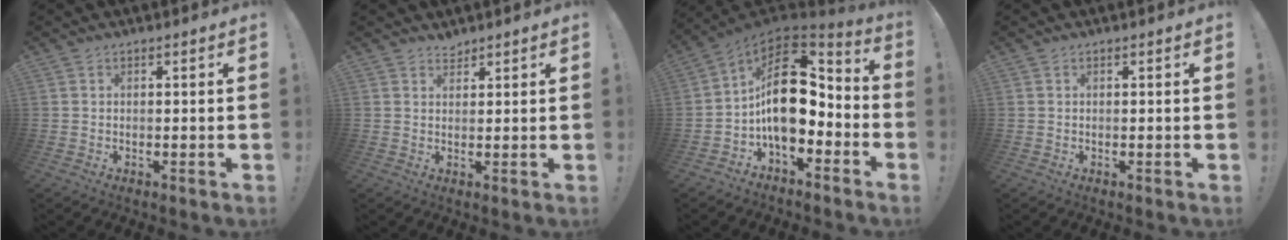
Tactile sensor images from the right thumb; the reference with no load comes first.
{"total": 2.2, "force": [2.0, 0.8, 0.2], "torque": [0.012, -0.018, 0.035]}
{"total": 19.4, "force": [1.5, 11.2, 15.8], "torque": [-0.263, -0.001, 0.029]}
{"total": 0.0}